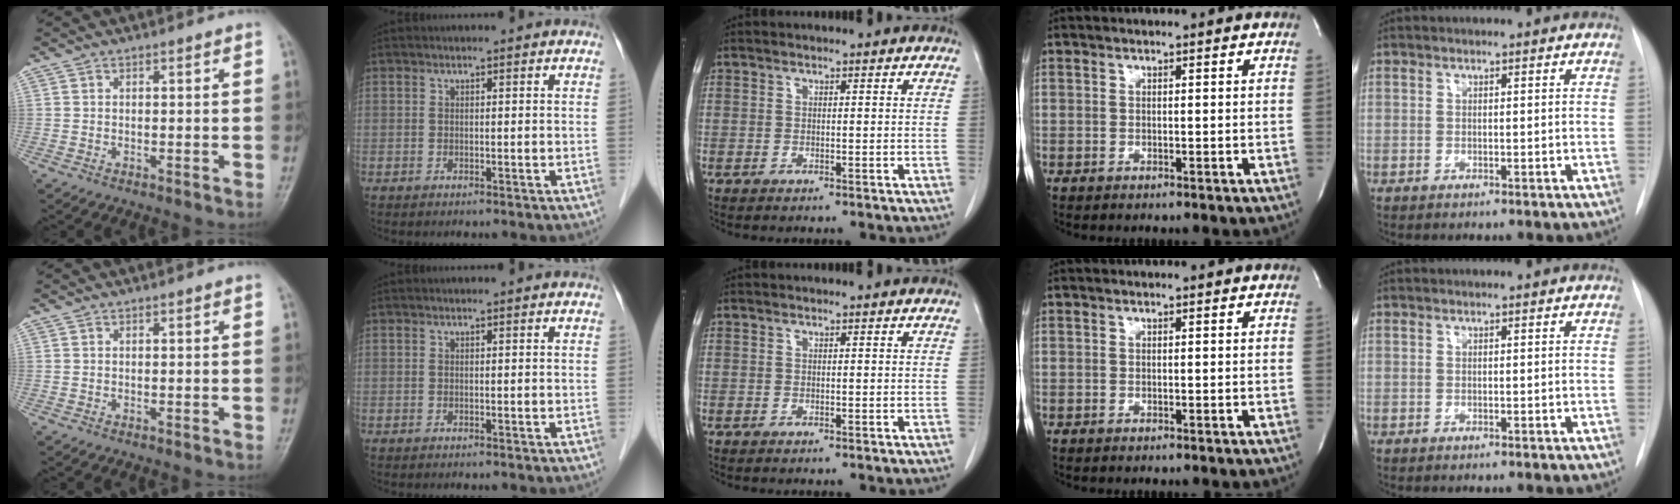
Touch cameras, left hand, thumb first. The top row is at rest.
{}